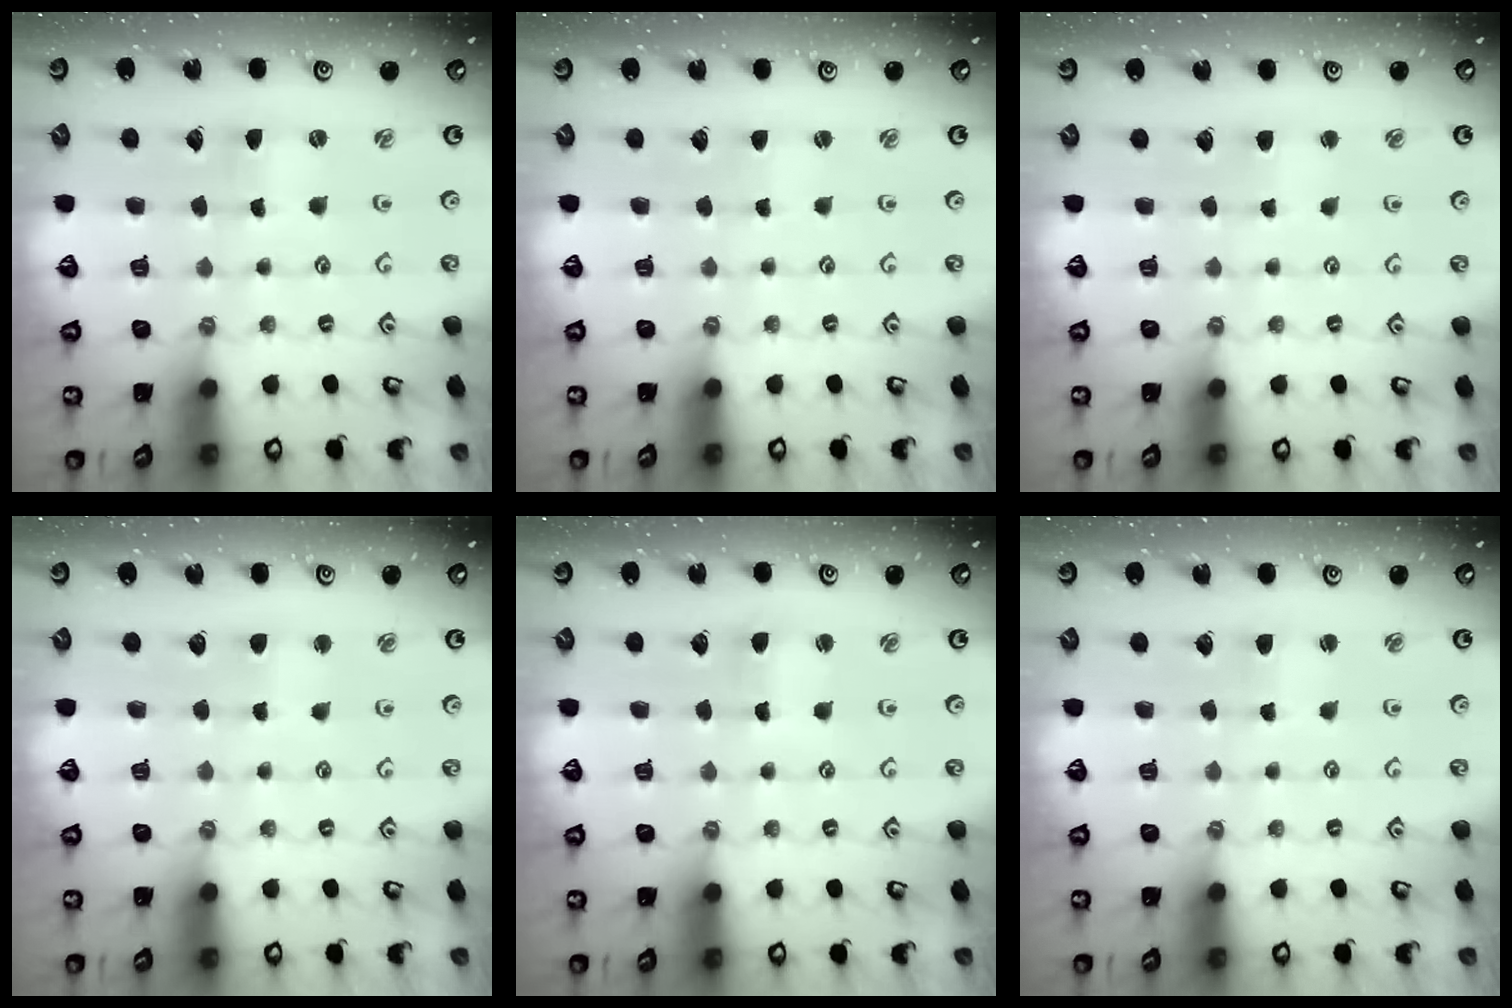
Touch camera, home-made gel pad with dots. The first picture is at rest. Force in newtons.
{"total": 0.9, "press": 0.9, "slide": 0.1}
{"total": 2.9, "press": 2.9, "slide": 0.3}
{"total": 2.5, "press": 2.5, "slide": 0.3}
{"total": 1.4, "press": 1.3, "slide": 0.3}
{"total": 2.5, "press": 2.5, "slide": 0.2}